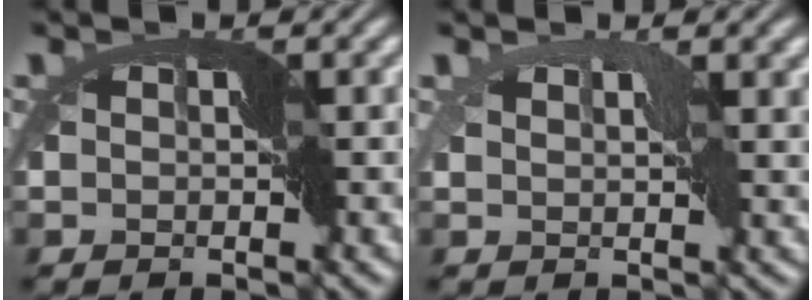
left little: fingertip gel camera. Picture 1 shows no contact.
{"total": 2.2, "force": [1.3, 0.4, 1.7], "torque": [-0.036, 0.004, 0.023]}